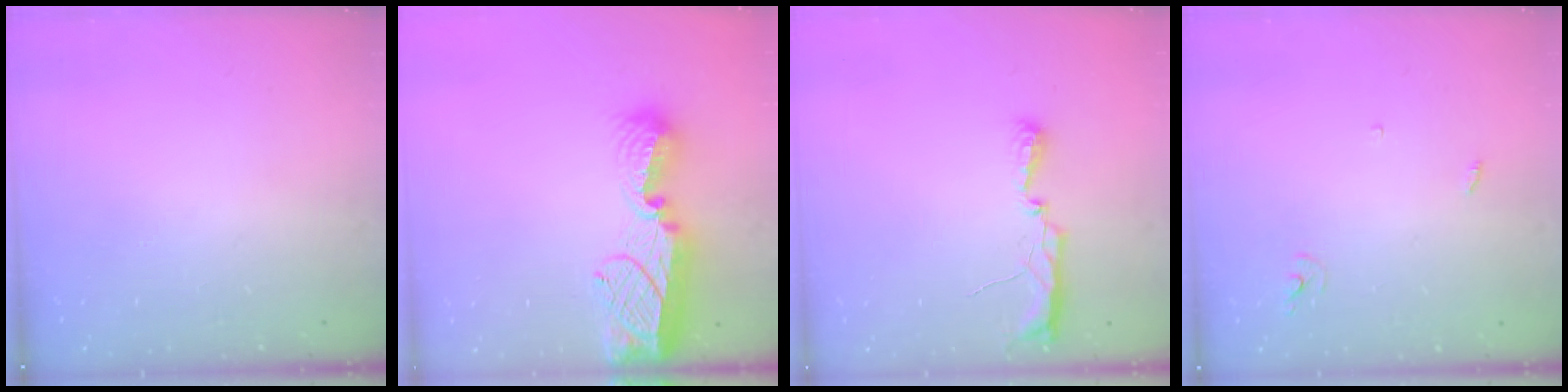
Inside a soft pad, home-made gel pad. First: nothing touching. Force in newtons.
{"total": 14.7, "press": 14.7, "slide": 1.1}
{"total": 6.4, "press": 6.3, "slide": 0.8}
{"total": 2.4, "press": 2.4, "slide": 0.2}